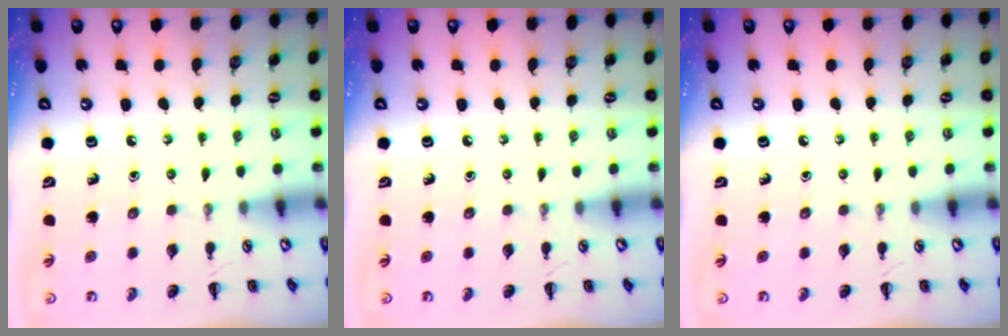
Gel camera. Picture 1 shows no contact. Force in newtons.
{"total": 0.0}
{"total": 0.0}